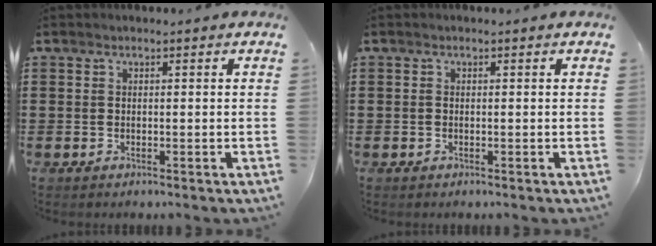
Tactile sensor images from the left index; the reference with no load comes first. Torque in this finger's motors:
{"motor_torque": [0.06, 0.06, 0.02, 0.00]}